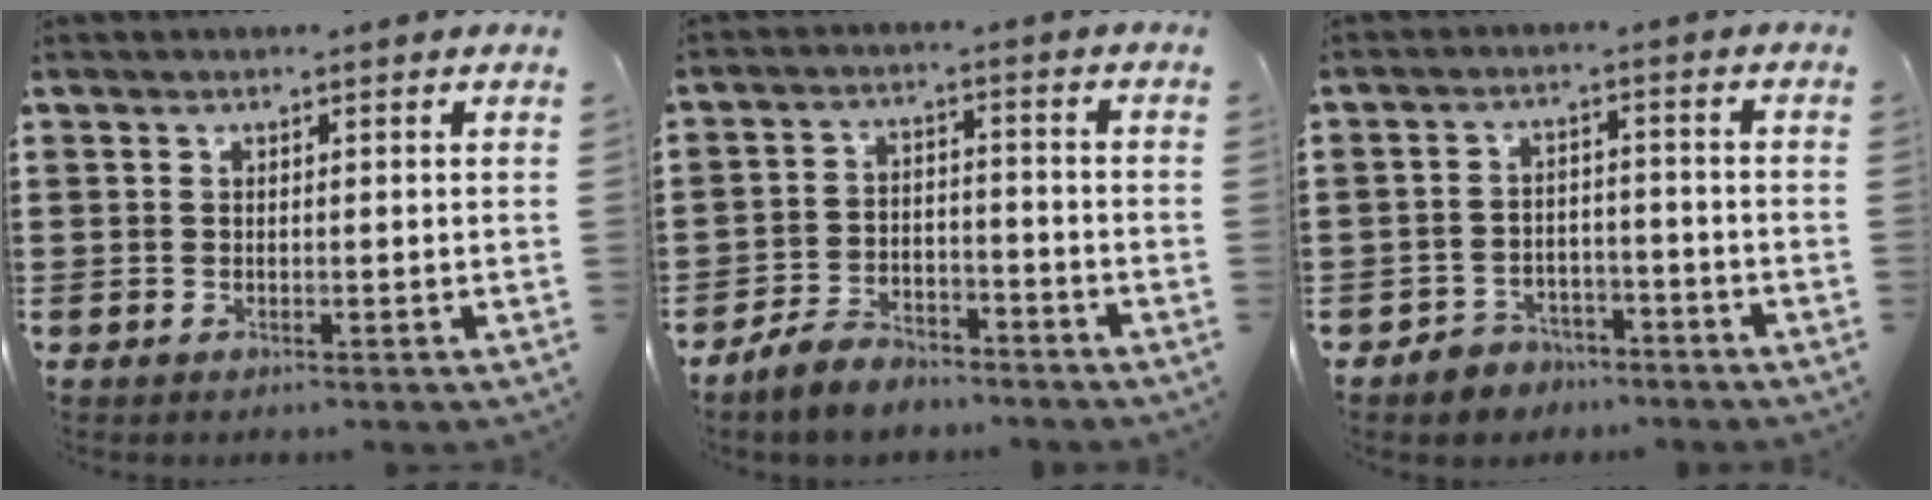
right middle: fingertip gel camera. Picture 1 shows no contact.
{"total": 4.6, "force": [-4.2, 1.4, 1.1], "torque": [-0.027, 0.011, -0.087]}
{"total": 3.6, "force": [-3.3, 1.2, -0.1], "torque": [-0.007, 0.006, -0.071]}